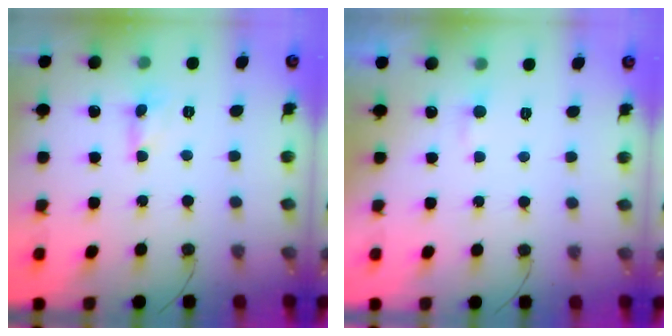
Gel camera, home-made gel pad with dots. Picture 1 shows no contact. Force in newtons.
{"total": 3.9, "press": 3.9, "slide": 0.6}